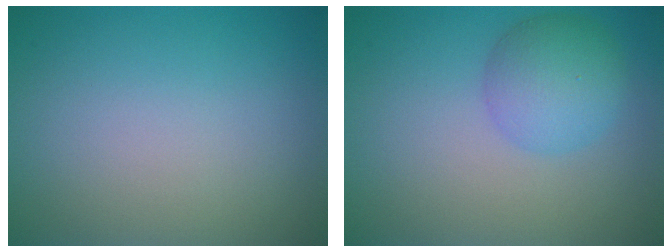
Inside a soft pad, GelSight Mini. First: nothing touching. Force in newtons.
{"total": 3.9, "press": 3.9, "slide": 0.1}